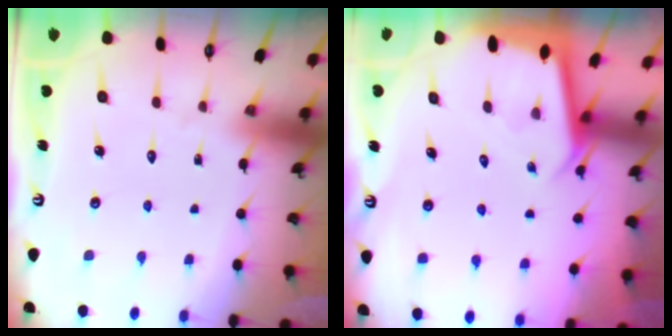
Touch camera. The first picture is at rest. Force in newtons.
{"total": 2.4, "press": 2.4, "slide": 0.1}